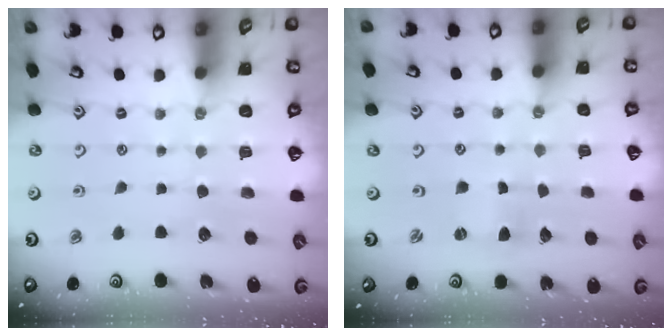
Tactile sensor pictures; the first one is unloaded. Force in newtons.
{"total": 0.0}